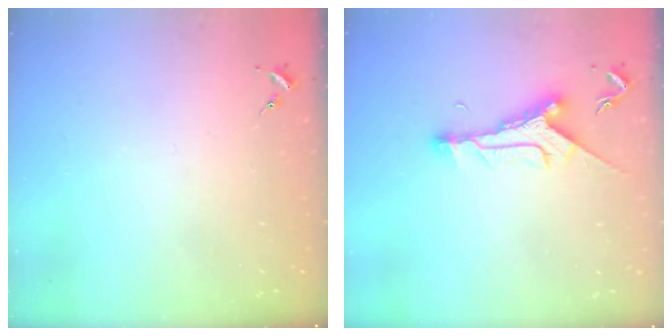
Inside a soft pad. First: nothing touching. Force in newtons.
{"total": 10.0, "press": 9.9, "slide": 0.7}